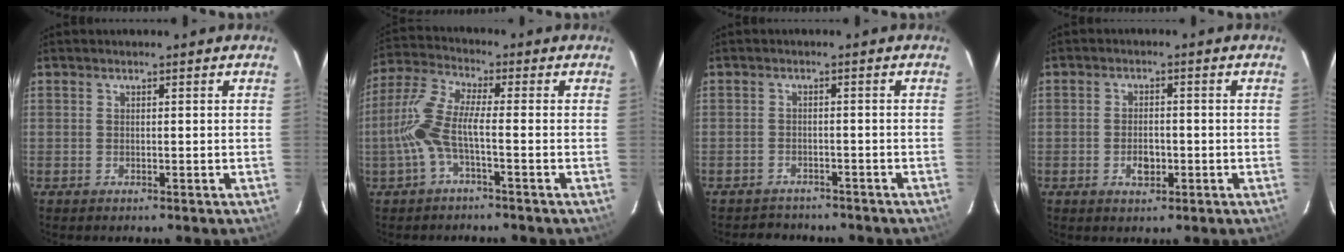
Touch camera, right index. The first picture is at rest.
{"total": 8.0, "force": [-2.3, 1.6, 7.5], "torque": [-0.183, 0.010, -0.046]}
{"total": 5.3, "force": [-4.7, 2.5, 0.7], "torque": [-0.022, 0.008, -0.066]}
{"total": 3.7, "force": [-1.2, 2.3, 2.6], "torque": [-0.049, 0.001, -0.018]}